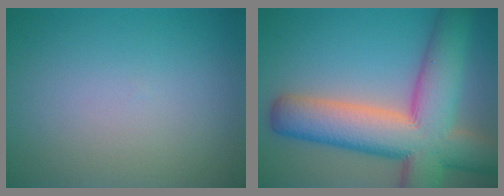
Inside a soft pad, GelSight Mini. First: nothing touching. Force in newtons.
{"total": 12.7, "press": 12.7, "slide": 0.7}